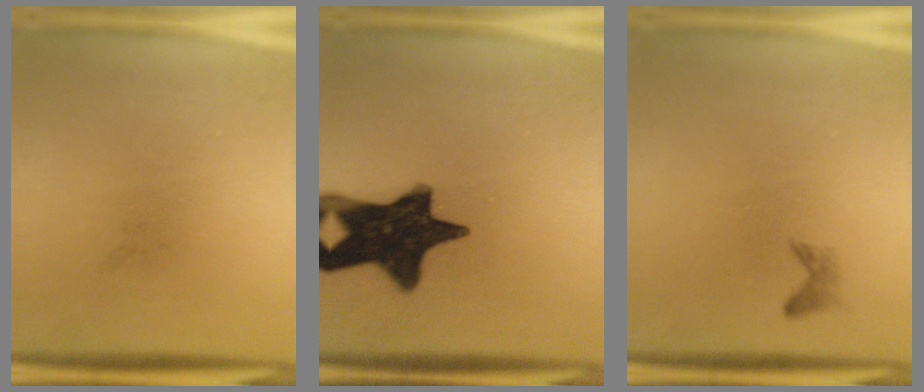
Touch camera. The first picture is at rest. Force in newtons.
{"total": 16.4}
{"total": 0.8}